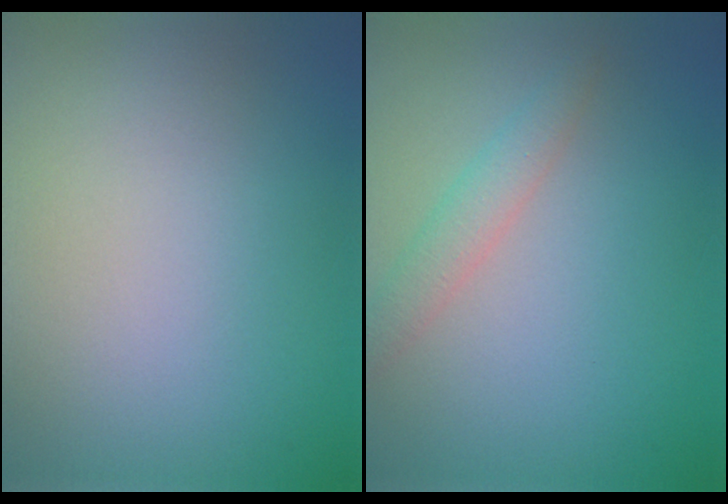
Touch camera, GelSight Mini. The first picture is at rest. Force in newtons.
{"total": 2.0, "press": 2.0, "slide": 0.0}